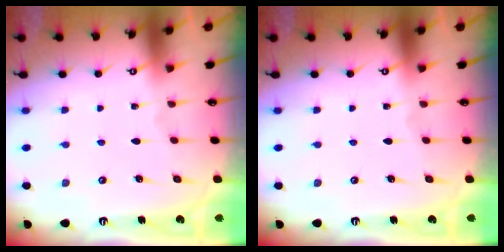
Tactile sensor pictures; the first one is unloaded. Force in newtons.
{"total": 0.0}